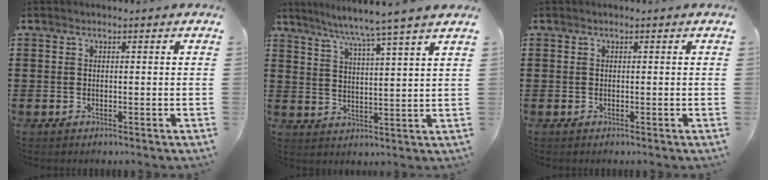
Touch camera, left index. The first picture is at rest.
{"total": 5.5, "force": [4.7, -1.7, 2.3], "torque": [-0.062, -0.033, 0.075]}
{"total": 0.0}